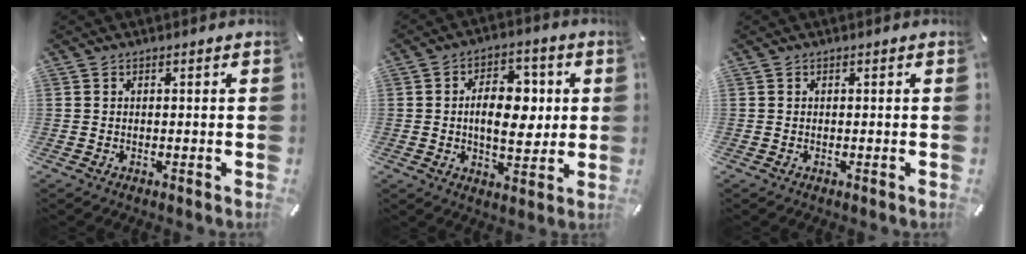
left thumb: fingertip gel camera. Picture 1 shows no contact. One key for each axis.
{"total": 12.0, "fx": 1.2, "fy": 7.4, "fz": 9.4, "tx": -0.136, "ty": 0.002, "tz": 0.018}
{"total": 0.0}